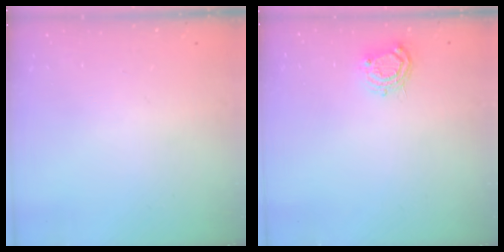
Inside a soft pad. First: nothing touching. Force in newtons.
{"total": 6.6, "press": 6.6, "slide": 0.5}